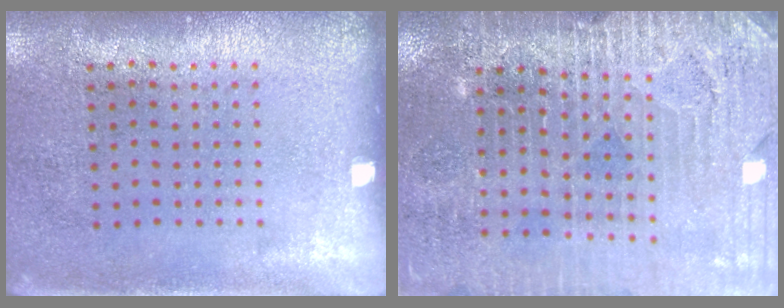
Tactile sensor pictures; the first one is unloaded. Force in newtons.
{"total": 3.4, "press": 3.4, "slide": 0.1}